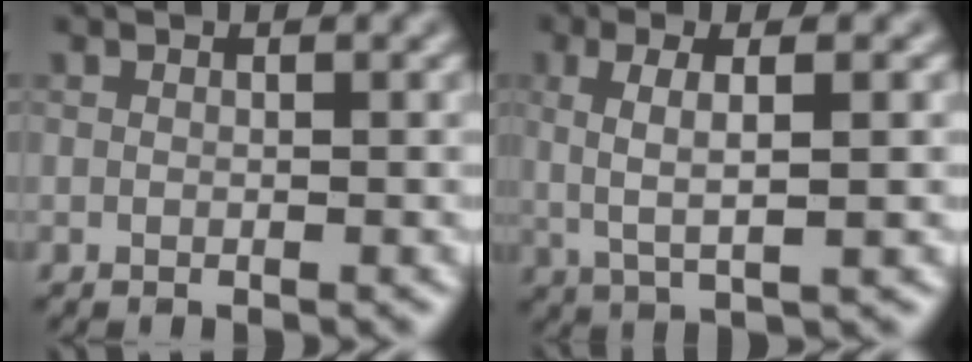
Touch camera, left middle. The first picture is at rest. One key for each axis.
{"total": 4.1, "fx": 0.5, "fy": 1.1, "fz": 3.9, "tx": -0.071, "ty": 0.010, "tz": 0.017}